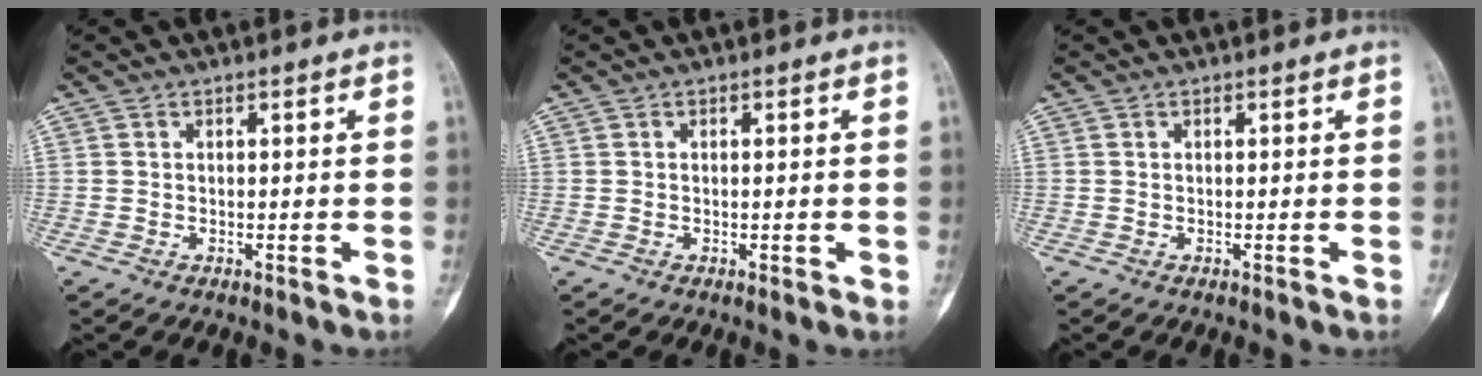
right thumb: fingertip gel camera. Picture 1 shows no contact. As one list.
[{"total": 0.6, "force": [-0.1, 0.4, 0.5], "torque": [-0.001, 0.000, -0.002]}, {"total": 0.0}]